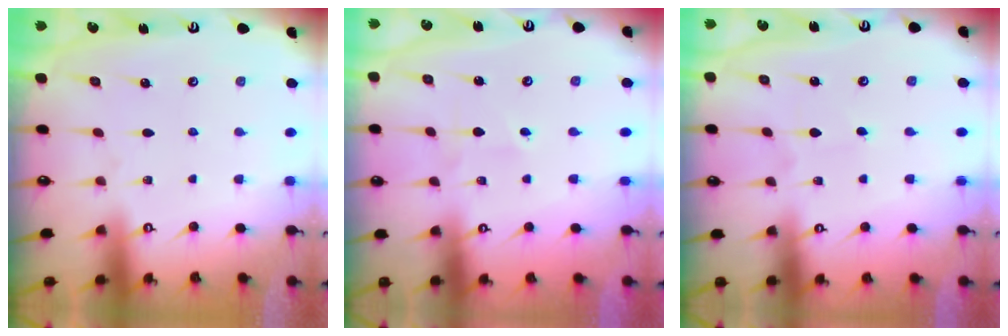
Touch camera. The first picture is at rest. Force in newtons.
{"total": 1.7, "press": 1.7, "slide": 0.2}
{"total": 1.8, "press": 1.8, "slide": 0.2}